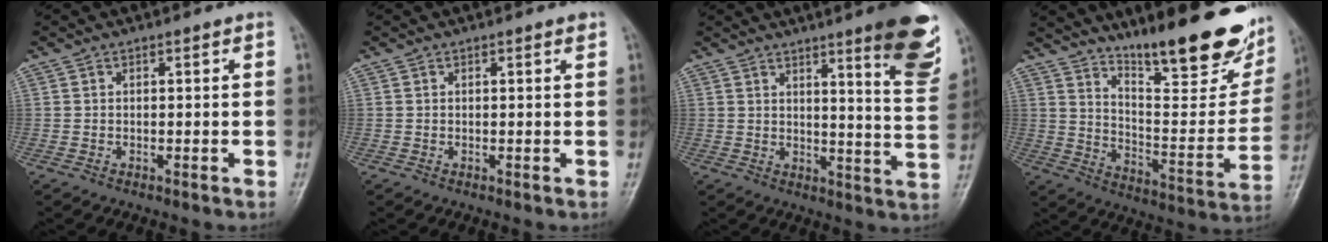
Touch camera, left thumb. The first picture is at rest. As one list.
[{"total": 0.6, "force": [0.4, 0.0, 0.5], "torque": [-0.007, -0.002, 0.003]}, {"total": 14.0, "force": [8.3, 1.8, 11.1], "torque": [-0.120, -0.053, 0.107]}, {"total": 25.0, "force": [17.7, 6.4, 16.5], "torque": [-0.199, -0.099, 0.264]}]